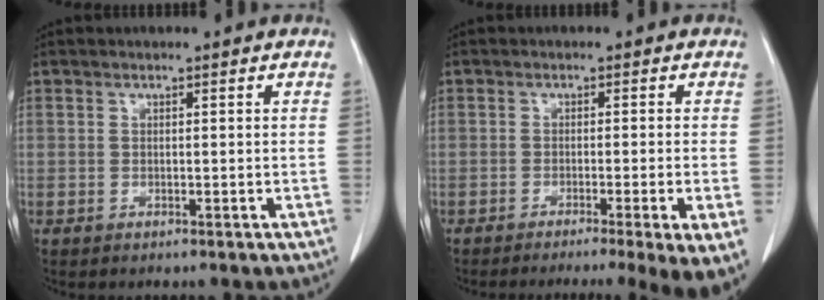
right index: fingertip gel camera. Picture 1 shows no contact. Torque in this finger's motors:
{"motor_torque": [2.14, 0.00, 0.77, 0.15]}